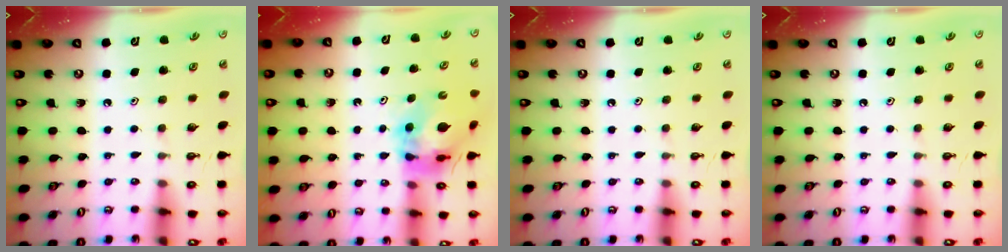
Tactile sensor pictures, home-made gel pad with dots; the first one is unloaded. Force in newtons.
{"total": 11.5, "press": 11.4, "slide": 1.3}
{"total": 0.0}
{"total": 0.0}